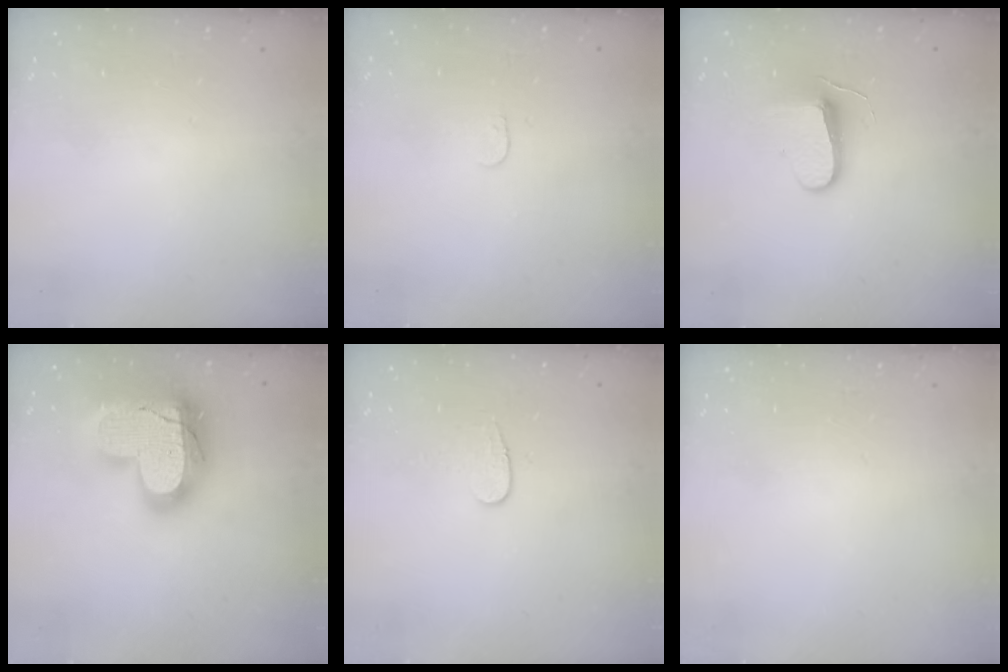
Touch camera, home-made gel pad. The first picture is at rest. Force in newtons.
{"total": 3.2, "press": 3.2, "slide": 0.3}
{"total": 8.7, "press": 8.7, "slide": 0.5}
{"total": 27.3, "press": 27.2, "slide": 2.0}
{"total": 6.6, "press": 6.6, "slide": 0.6}
{"total": 0.0}